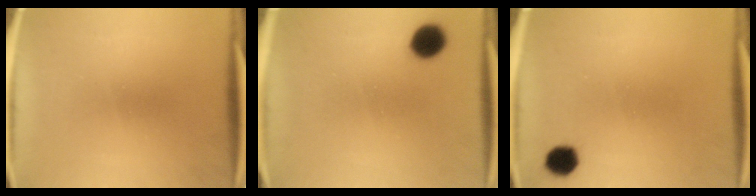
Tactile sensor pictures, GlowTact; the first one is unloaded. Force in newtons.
{"total": 6.1}
{"total": 3.2}